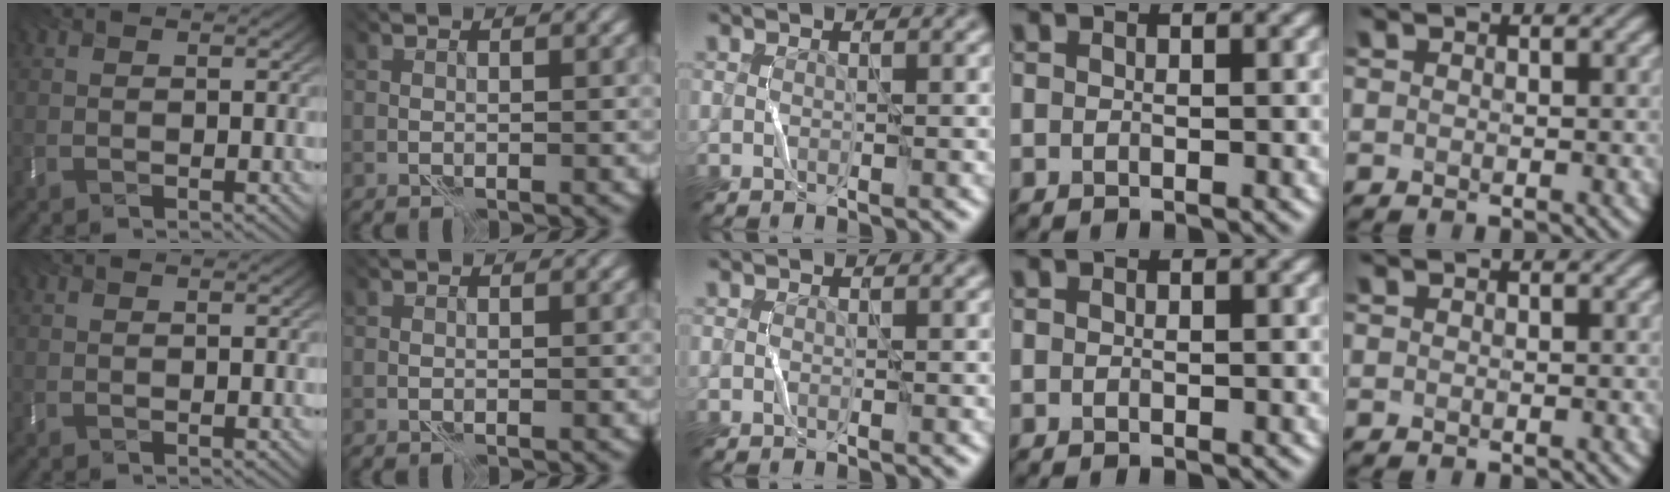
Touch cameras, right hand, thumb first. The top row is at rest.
{}